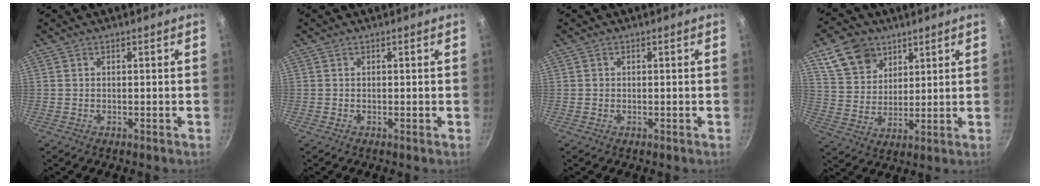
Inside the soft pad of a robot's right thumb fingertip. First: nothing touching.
{"total": 0.0}
{"total": 0.5, "force": [0.1, 0.5, 0.1], "torque": [0.002, 0.003, 0.000]}
{"total": 11.1, "force": [6.4, 7.8, 4.7], "torque": [-0.062, -0.018, 0.124]}